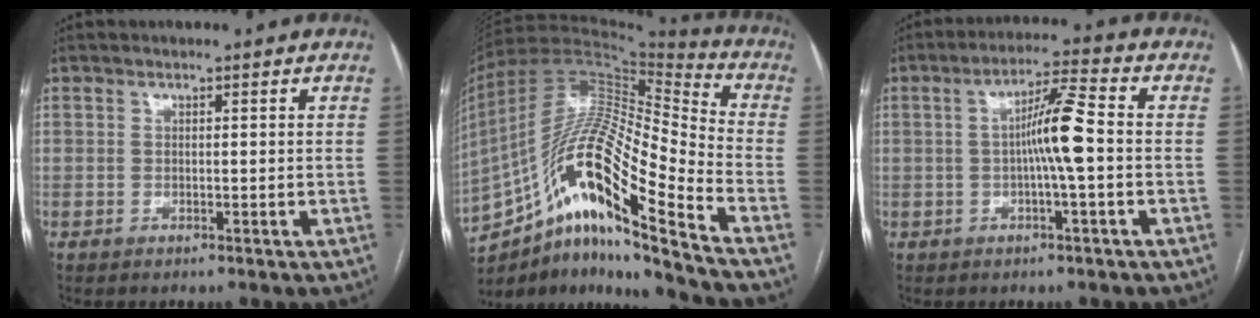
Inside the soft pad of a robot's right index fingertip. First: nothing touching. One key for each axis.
{"total": 22.0, "fx": -13.2, "fy": 2.0, "fz": 17.5, "tx": -0.347, "ty": 0.005, "tz": -0.238}
{"total": 7.2, "fx": -0.6, "fy": -0.1, "fz": 7.2, "tx": -0.129, "ty": 0.012, "tz": -0.013}